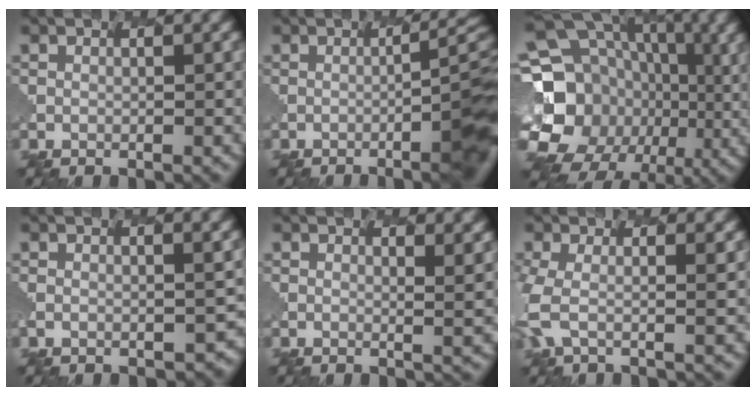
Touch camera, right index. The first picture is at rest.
{"total": 8.8, "force": [-2.2, 2.3, 8.2], "torque": [-0.056, 0.011, -0.047]}
{"total": 14.4, "force": [-2.2, 13.3, 4.9], "torque": [-0.142, 0.009, -0.071]}
{"total": 3.0, "force": [-1.1, 1.1, 2.5], "torque": [-0.034, -0.008, -0.008]}
{"total": 1.8, "force": [1.7, -0.5, -0.5], "torque": [0.008, 0.018, -0.014]}
{"total": 1.9, "force": [0.4, 0.3, 1.8], "torque": [-0.059, 0.007, -0.018]}